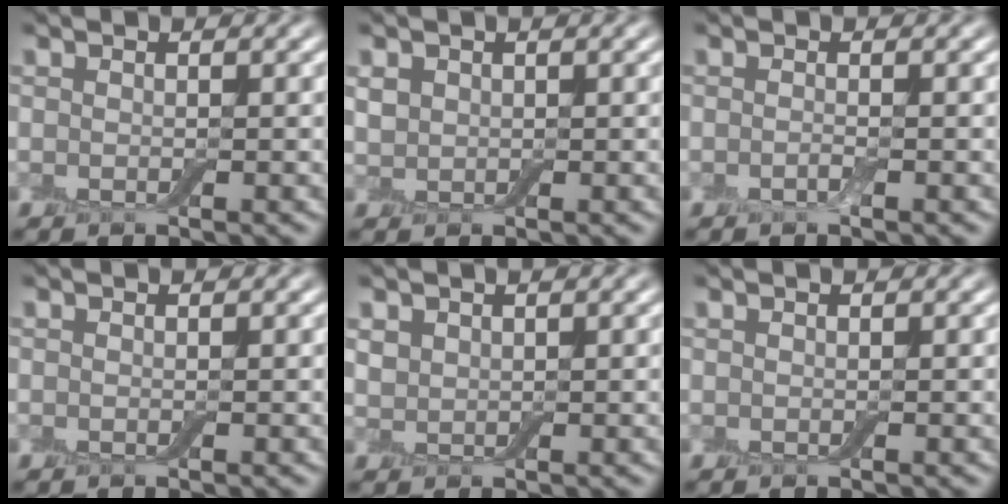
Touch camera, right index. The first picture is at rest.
{"total": 1.2, "force": [0.3, 1.1, 0.4], "torque": [-0.009, -0.003, 0.007]}
{"total": 0.6, "force": [-0.4, 0.1, 0.5], "torque": [-0.012, -0.004, -0.008]}
{"total": 0.0}
{"total": 1.2, "force": [0.6, 0.9, 0.3], "torque": [-0.008, -0.003, 0.016]}
{"total": 0.0}